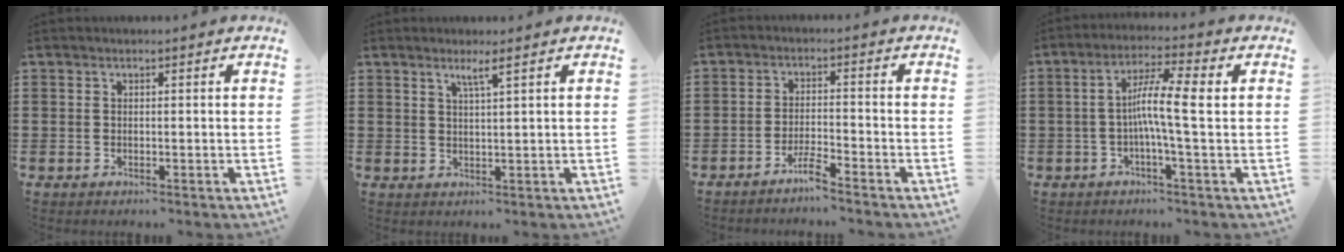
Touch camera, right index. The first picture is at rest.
{"total": 2.2, "force": [1.4, -0.3, 1.7], "torque": [-0.035, -0.004, 0.023]}
{"total": 3.5, "force": [-3.1, 0.0, 1.8], "torque": [-0.039, 0.002, -0.061]}
{"total": 7.6, "force": [0.0, 0.3, 7.5], "torque": [-0.139, 0.000, -0.007]}